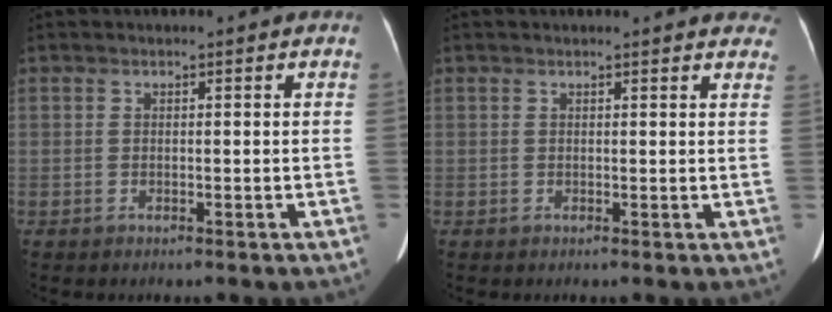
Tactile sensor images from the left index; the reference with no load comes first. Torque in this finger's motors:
{"motor_torque": [0.16, -0.29, 0.04, 0.00]}